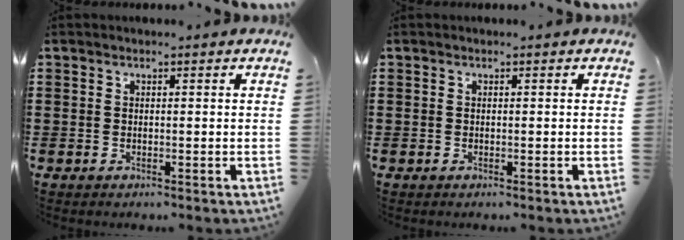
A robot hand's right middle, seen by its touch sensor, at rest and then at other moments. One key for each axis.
{"total": 0.0}